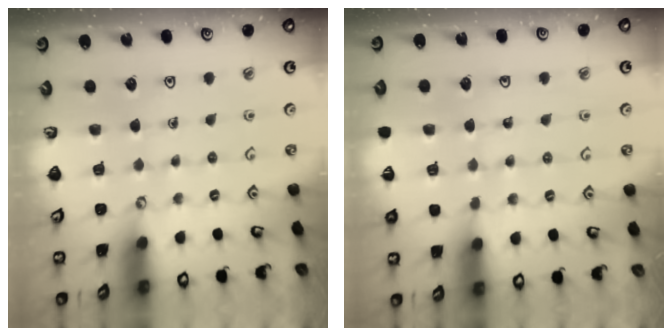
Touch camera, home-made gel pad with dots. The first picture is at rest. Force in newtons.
{"total": 2.2, "press": 2.1, "slide": 0.5}